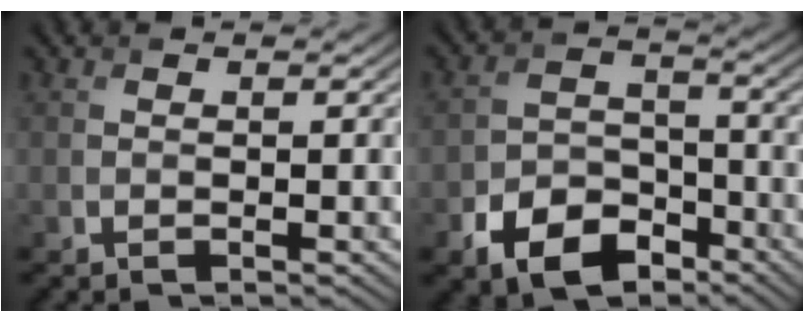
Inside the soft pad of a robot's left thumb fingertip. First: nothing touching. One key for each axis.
{"total": 7.8, "fx": -4.7, "fy": 4.9, "fz": 3.8, "tx": -0.073, "ty": -0.011, "tz": -0.091}